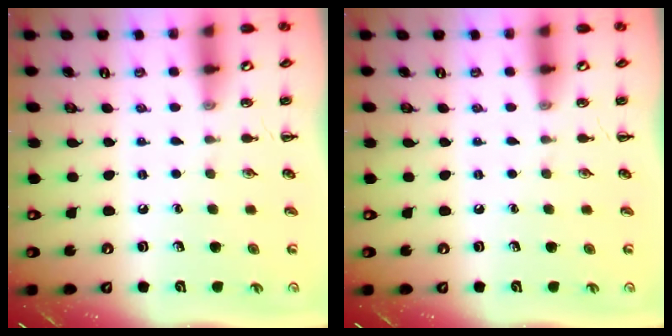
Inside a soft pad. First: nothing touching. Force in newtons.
{"total": 0.0}